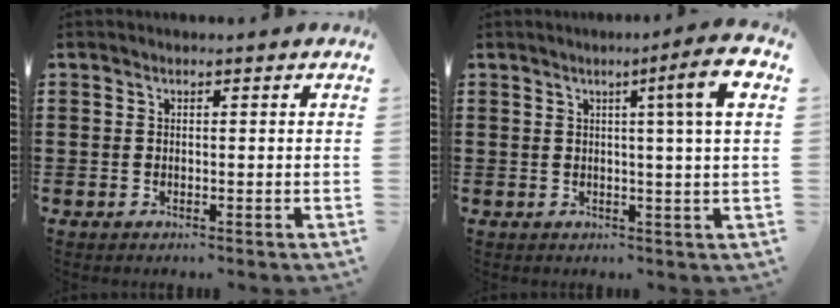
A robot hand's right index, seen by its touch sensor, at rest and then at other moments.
{"total": 7.5, "force": [2.1, -0.4, 7.2], "torque": [-0.112, -0.011, 0.026]}